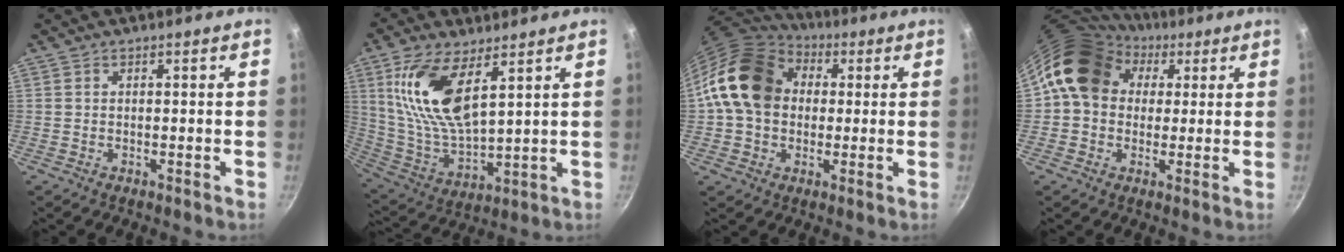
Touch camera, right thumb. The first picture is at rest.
{"total": 15.9, "force": [6.7, 6.8, 12.8], "torque": [-0.246, -0.042, 0.141]}
{"total": 17.0, "force": [2.7, 13.3, 10.3], "torque": [-0.158, 0.026, 0.034]}
{"total": 14.2, "force": [4.1, 11.5, 7.2], "torque": [-0.091, 0.019, 0.056]}